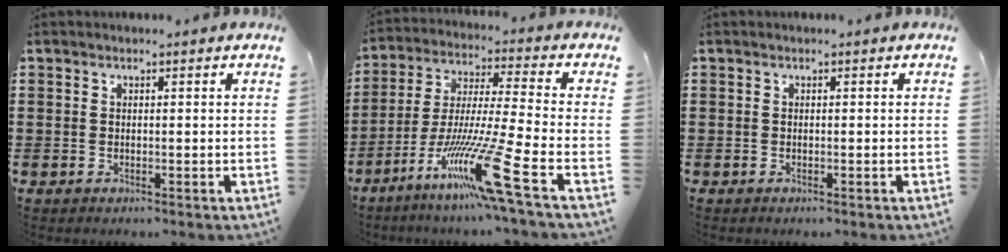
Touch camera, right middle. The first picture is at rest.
{"total": 14.1, "force": [-8.1, -0.4, 11.5], "torque": [-0.230, -0.015, -0.155]}
{"total": 0.0}